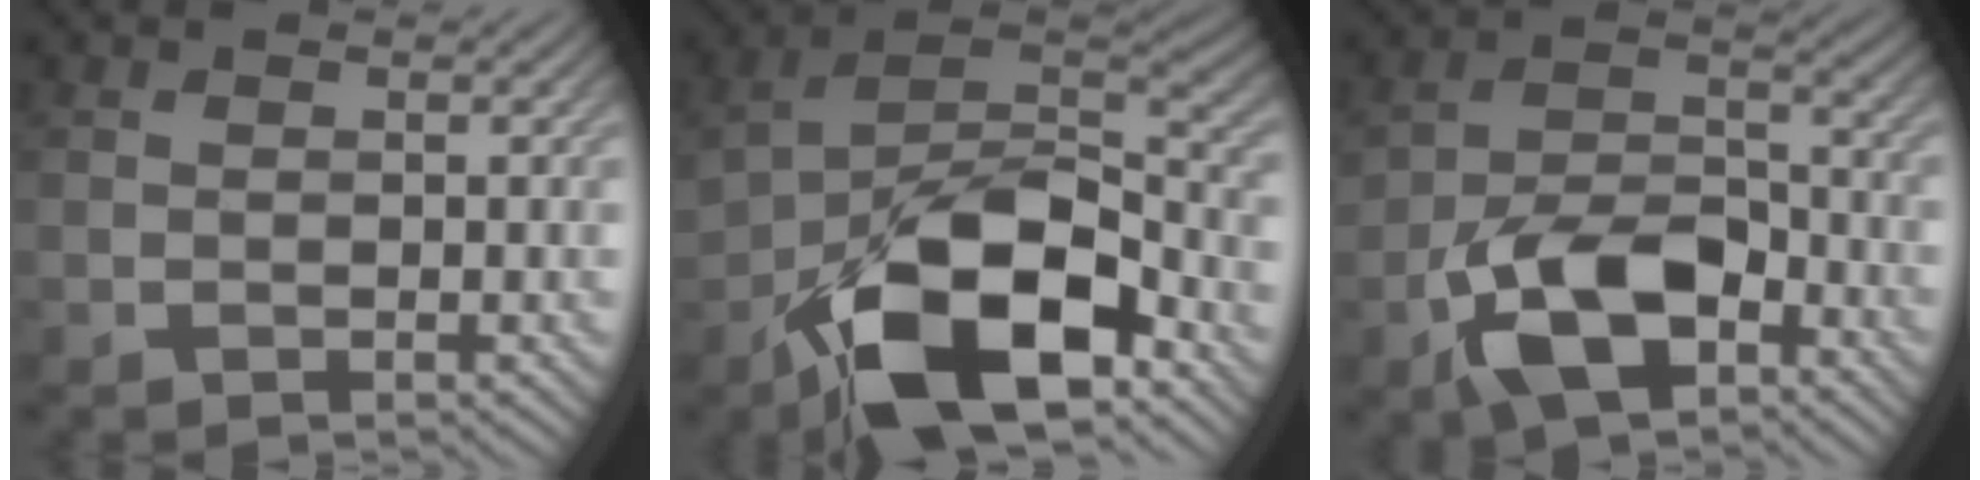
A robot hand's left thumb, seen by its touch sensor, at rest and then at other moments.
{"total": 16.2, "force": [-8.4, 8.2, 11.1], "torque": [-0.190, -0.035, -0.158]}
{"total": 10.1, "force": [-5.3, 5.2, 6.8], "torque": [-0.136, 0.002, -0.110]}